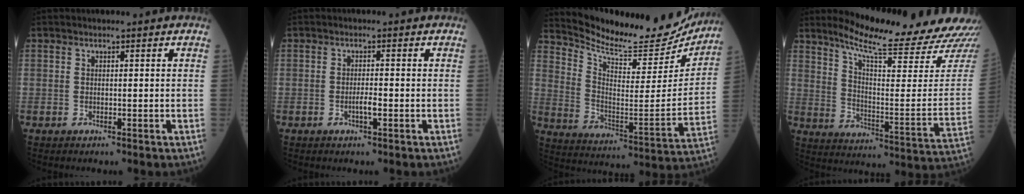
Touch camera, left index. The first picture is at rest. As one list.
[{"total": 1.7, "force": [-0.7, 0.1, 1.6], "torque": [-0.030, 0.000, -0.010]}, {"total": 20.8, "force": [19.9, 3.5, 4.9], "torque": [-0.096, -0.064, 0.286]}, {"total": 22.5, "force": [20.7, -0.1, 8.7], "torque": [-0.138, -0.100, 0.276]}]